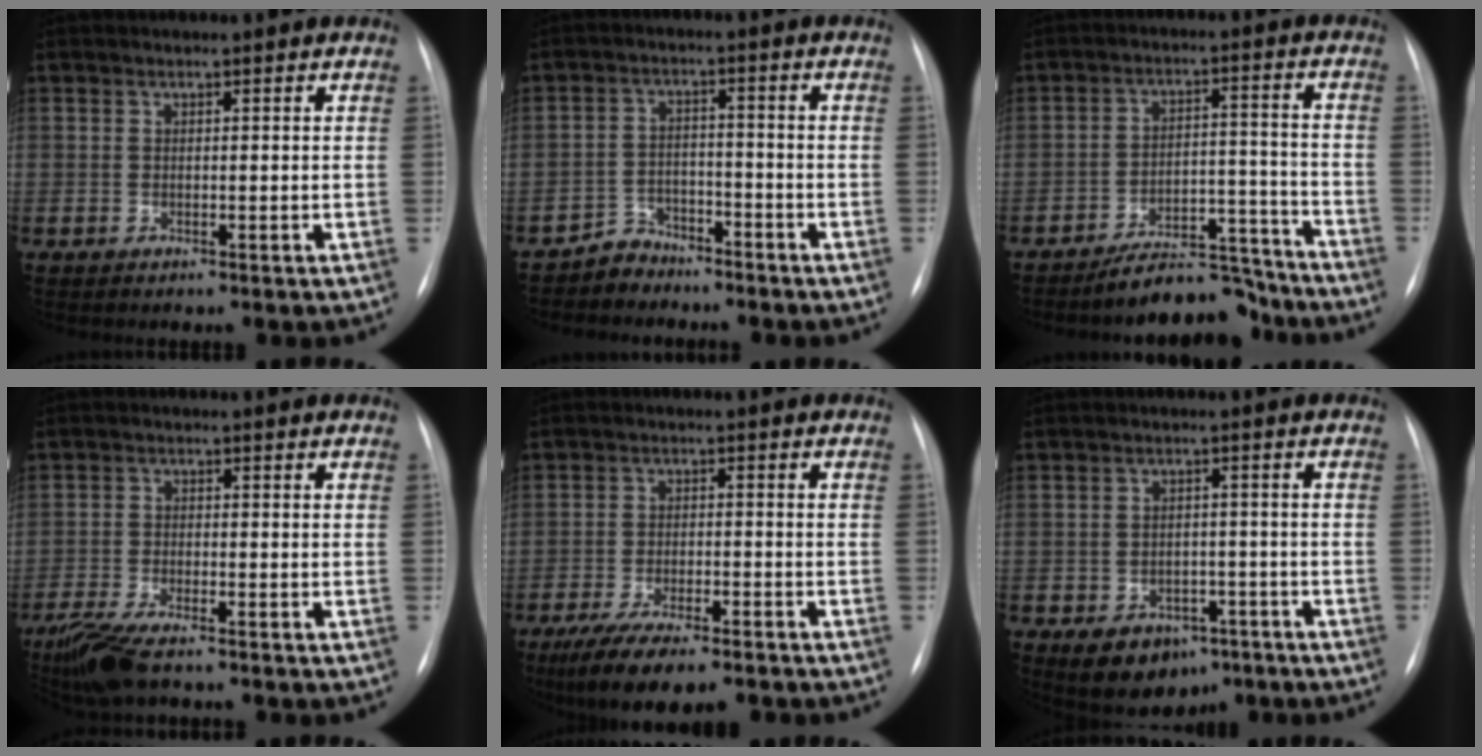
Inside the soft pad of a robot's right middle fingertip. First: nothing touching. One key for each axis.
{"total": 4.3, "fx": -3.8, "fy": 2.0, "fz": -0.6, "tx": 0.013, "ty": 0.003, "tz": -0.071}
{"total": 8.7, "fx": -8.2, "fy": 2.2, "fz": 1.8, "tx": -0.013, "ty": 0.038, "tz": -0.130}
{"total": 7.3, "fx": -5.8, "fy": 1.2, "fz": 4.3, "tx": -0.090, "ty": -0.022, "tz": -0.106}
{"total": 11.6, "fx": -8.9, "fy": 2.5, "fz": 7.0, "tx": -0.115, "ty": -0.024, "tz": -0.138}
{"total": 7.9, "fx": -4.7, "fy": 5.3, "fz": 3.5, "tx": -0.053, "ty": 0.010, "tz": -0.057}